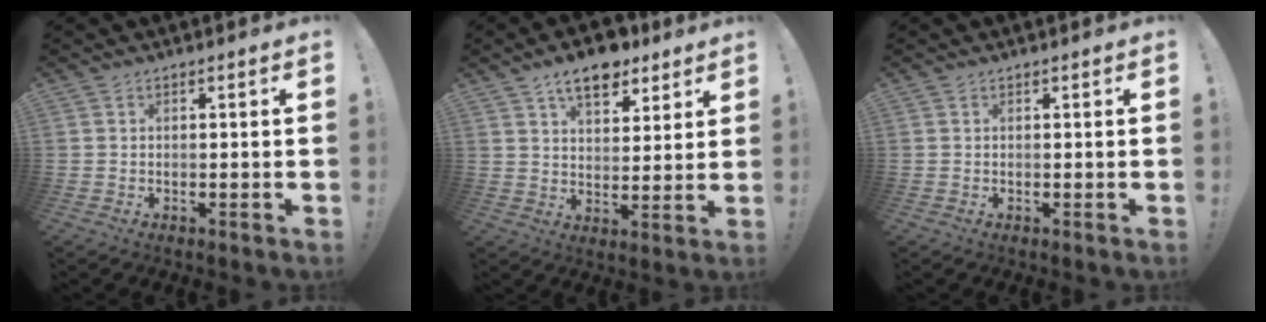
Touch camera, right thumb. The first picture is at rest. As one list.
[{"total": 10.7, "force": [7.3, 5.4, 5.6], "torque": [-0.084, -0.036, 0.132]}, {"total": 0.0}]